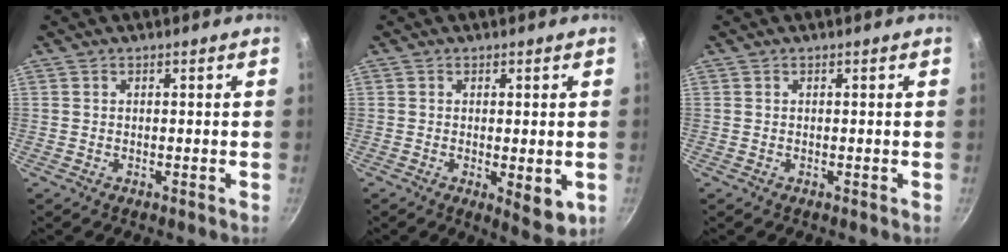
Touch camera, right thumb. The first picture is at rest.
{"total": 6.0, "force": [-1.1, 2.2, 5.5], "torque": [-0.071, -0.012, -0.008]}
{"total": 0.0}